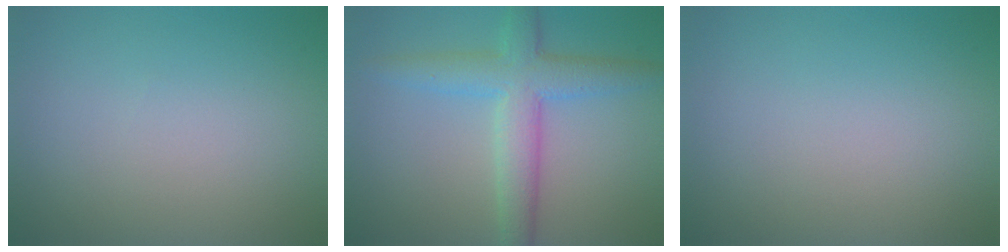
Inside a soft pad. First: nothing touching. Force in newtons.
{"total": 5.3, "press": 5.3, "slide": 0.1}
{"total": 0.0}